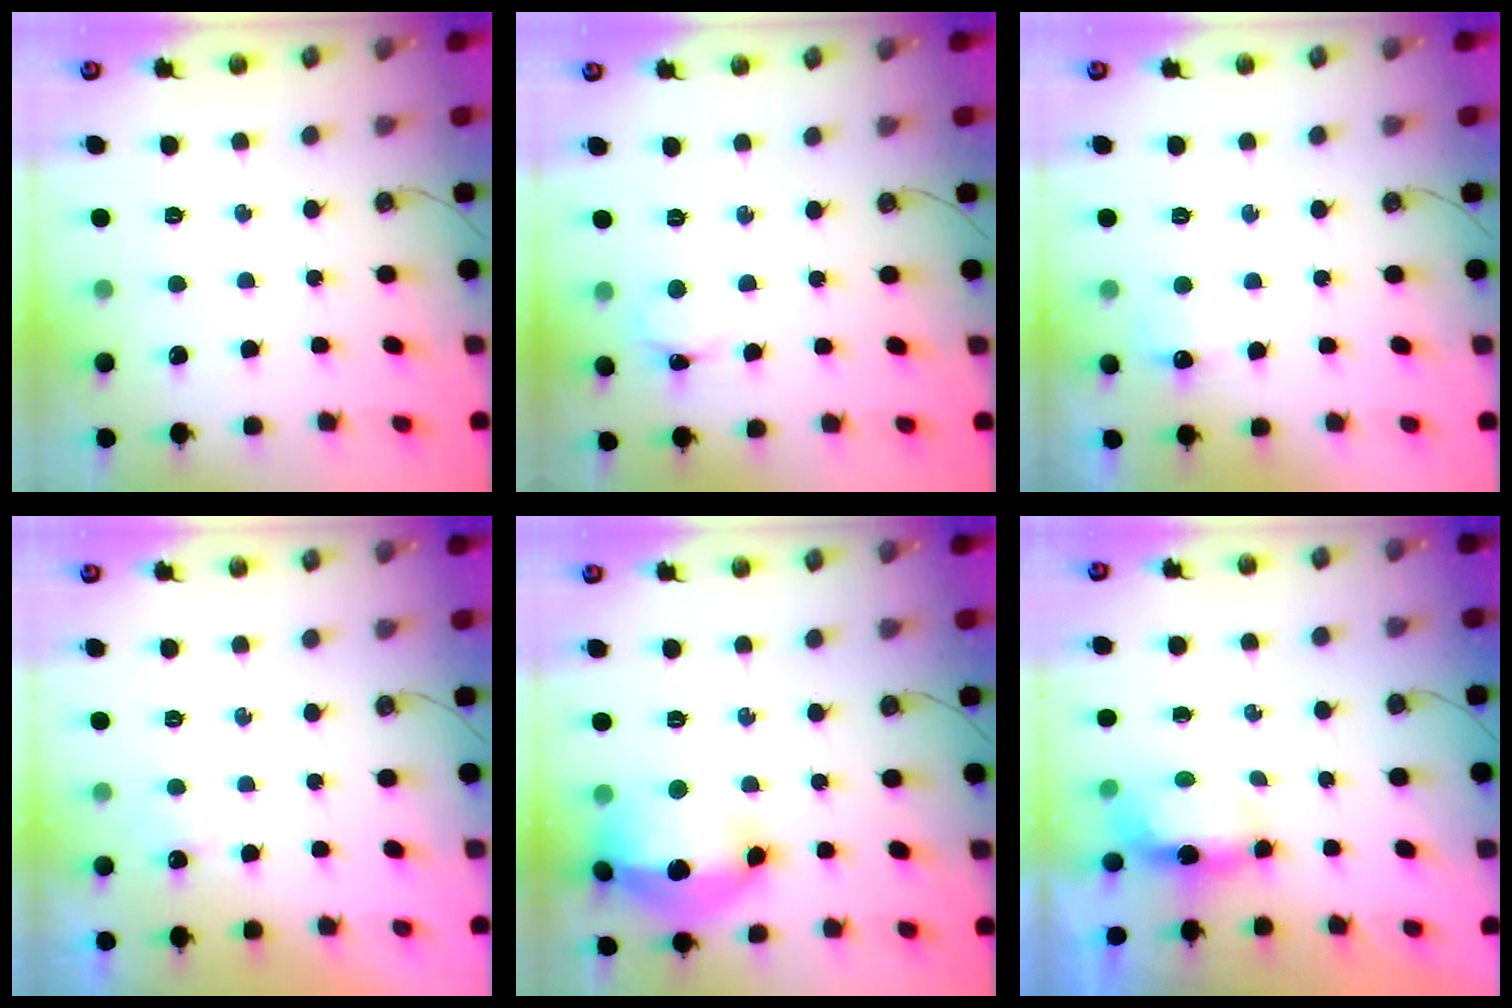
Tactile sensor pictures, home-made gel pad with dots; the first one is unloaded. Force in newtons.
{"total": 3.2, "press": 3.2, "slide": 0.5}
{"total": 5.9, "press": 5.8, "slide": 0.9}
{"total": 5.0, "press": 2.9, "slide": 4.1}
{"total": 20.0, "press": 18.6, "slide": 7.3}
{"total": 6.1, "press": 6.0, "slide": 0.5}